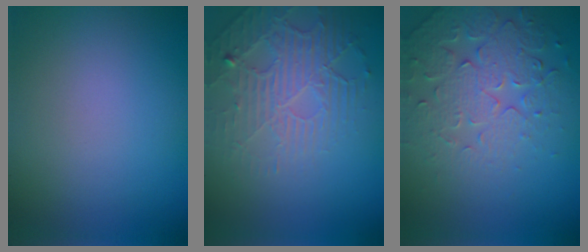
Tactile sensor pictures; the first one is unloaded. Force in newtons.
{"total": 3.1, "press": 2.8, "slide": 1.4}
{"total": 4.1, "press": 3.9, "slide": 1.3}